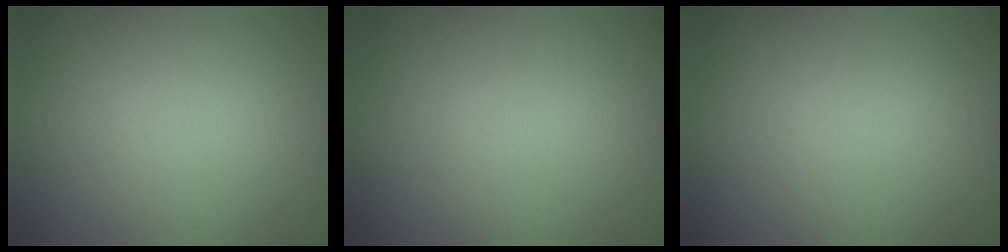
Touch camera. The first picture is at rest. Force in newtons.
{"total": 0.0}
{"total": 0.0}